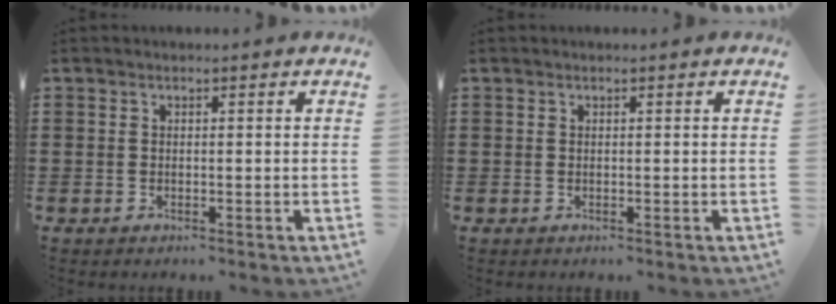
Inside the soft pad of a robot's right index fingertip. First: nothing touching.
{"total": 0.0}